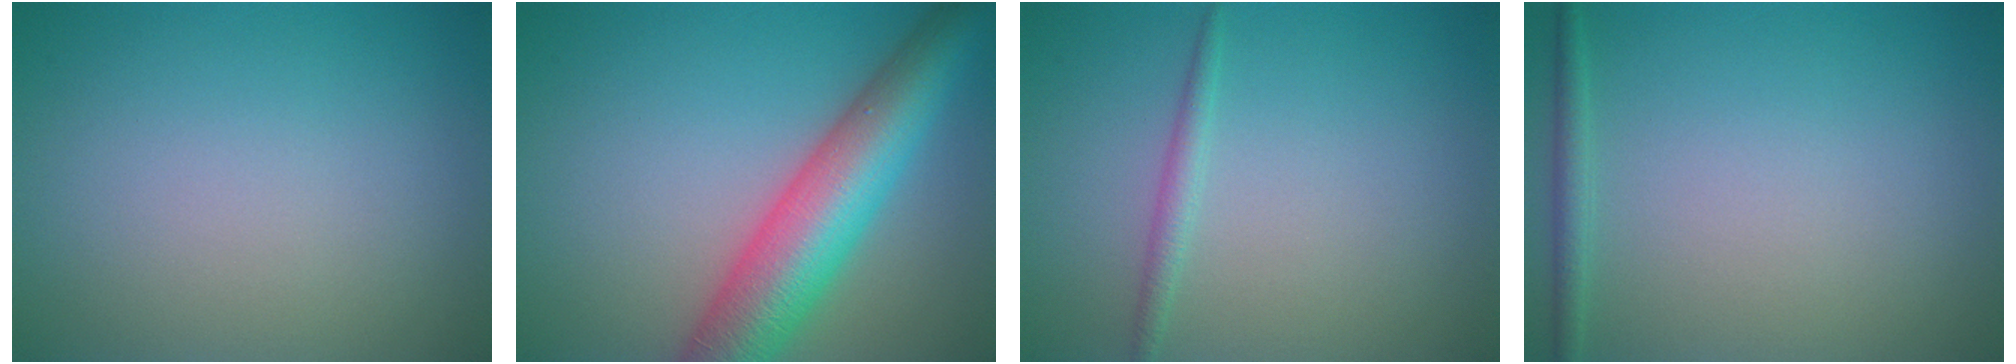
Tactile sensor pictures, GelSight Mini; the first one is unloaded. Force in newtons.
{"total": 9.3, "press": 9.3, "slide": 0.2}
{"total": 1.3, "press": 1.3, "slide": 0.1}
{"total": 1.3, "press": 1.3, "slide": 0.1}